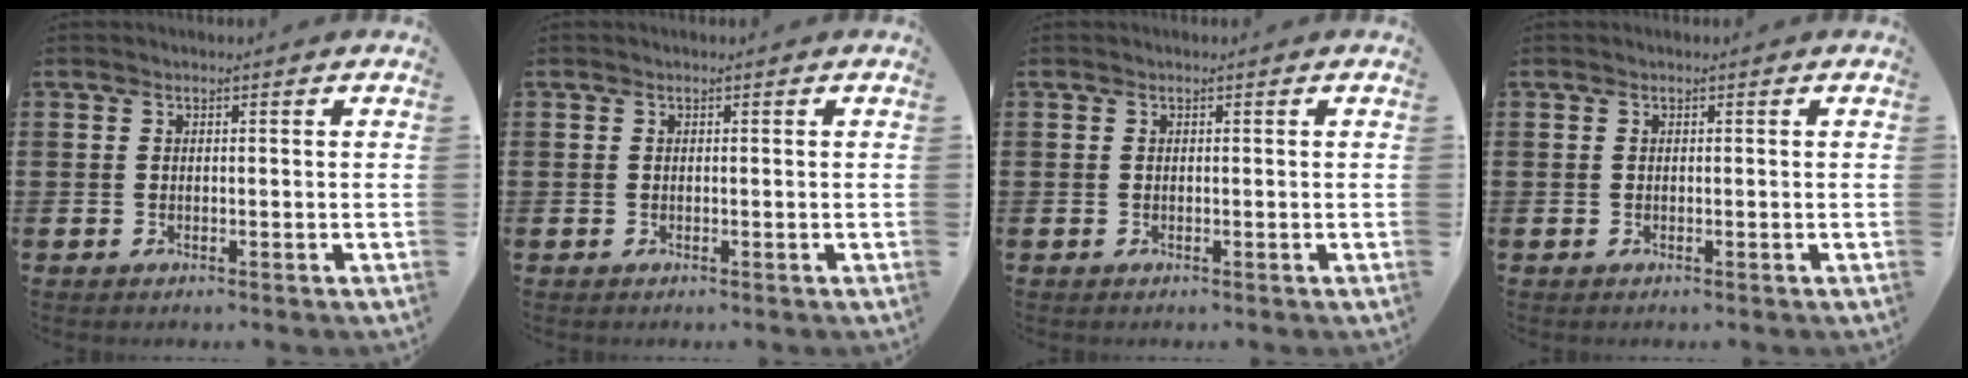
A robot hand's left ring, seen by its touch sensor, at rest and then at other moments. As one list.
[{"total": 0.0}, {"total": 0.0}, {"total": 0.0}]